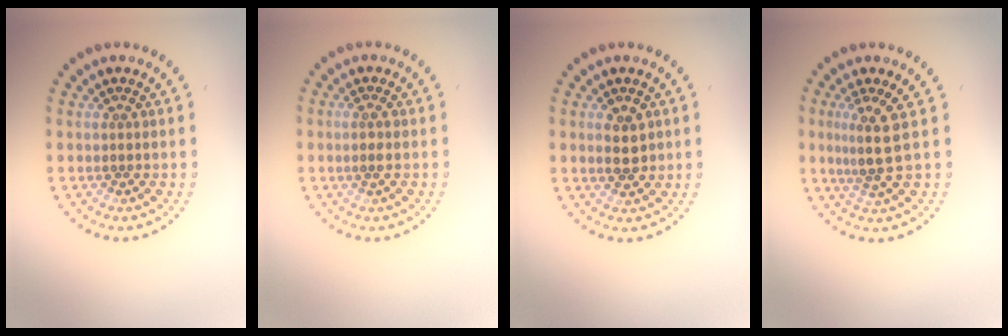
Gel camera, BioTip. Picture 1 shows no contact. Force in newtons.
{"total": 1.0, "press": 0.7, "slide": 0.7}
{"total": 2.4, "press": 2.4, "slide": 0.3}
{"total": 3.0, "press": 2.3, "slide": 1.9}